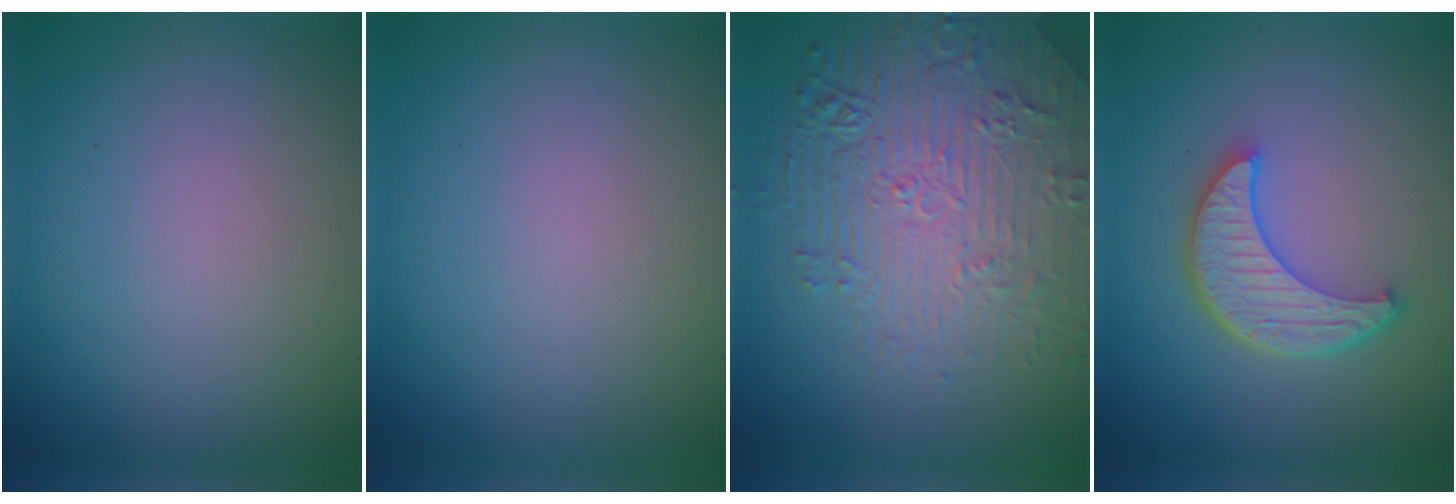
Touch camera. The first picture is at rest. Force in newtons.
{"total": 0.0}
{"total": 6.3, "press": 5.3, "slide": 3.5}
{"total": 5.6, "press": 4.3, "slide": 3.6}